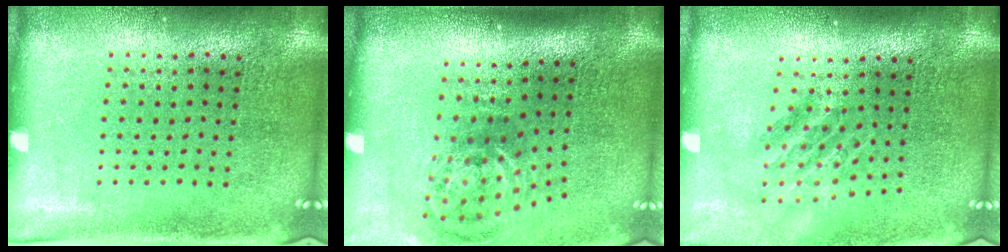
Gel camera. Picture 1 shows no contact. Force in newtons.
{"total": 1.6, "press": 1.2, "slide": 1.1}
{"total": 1.6, "press": 1.2, "slide": 1.1}